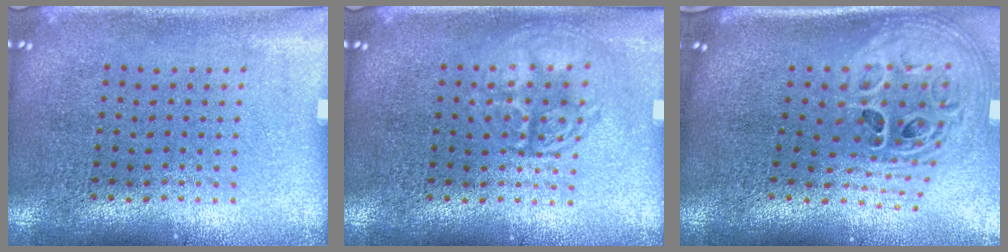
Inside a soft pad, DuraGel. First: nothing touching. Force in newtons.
{"total": 2.5, "press": 2.4, "slide": 0.3}
{"total": 3.0, "press": 2.1, "slide": 2.1}